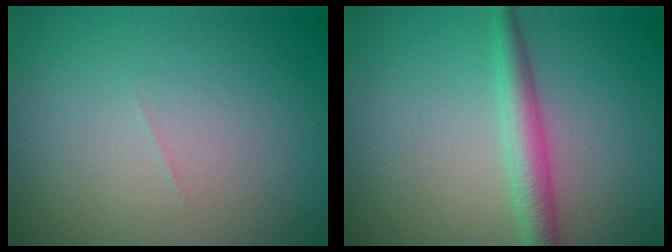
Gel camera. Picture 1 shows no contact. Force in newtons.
{"total": 2.9, "press": 2.9, "slide": 0.0}